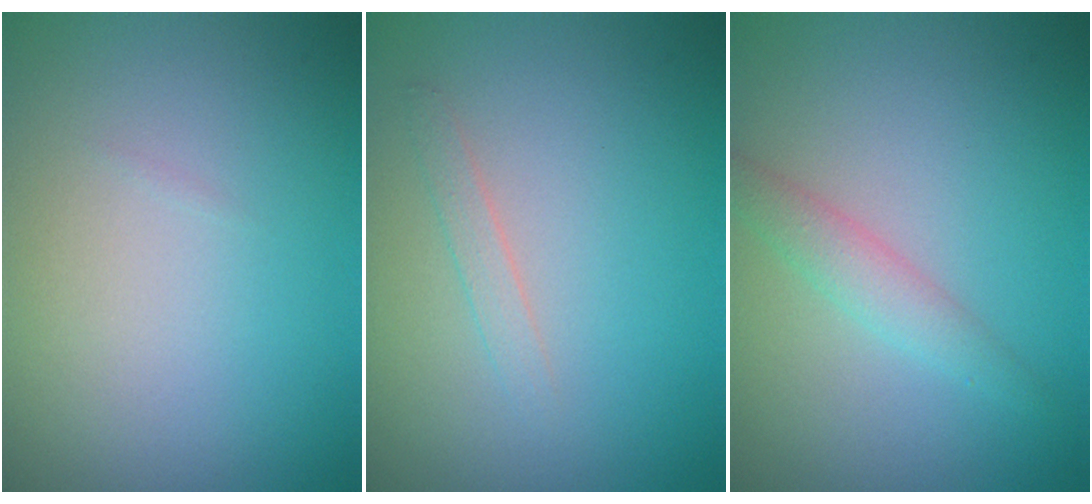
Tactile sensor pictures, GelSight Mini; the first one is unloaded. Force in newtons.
{"total": 1.0, "press": 1.0, "slide": 0.1}
{"total": 1.9, "press": 1.9, "slide": 0.1}